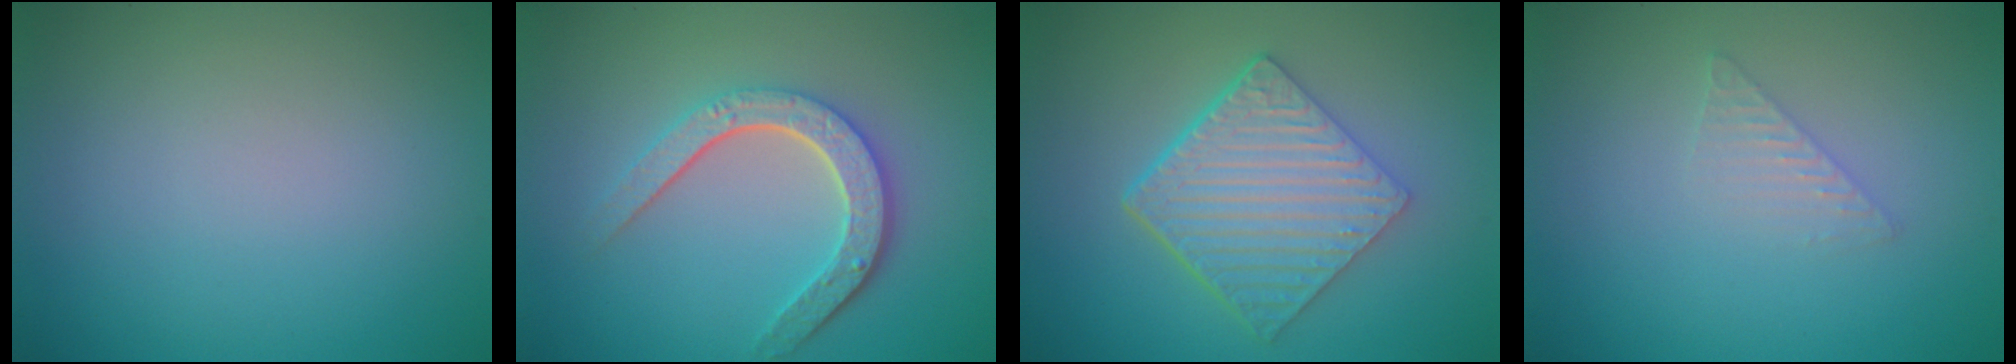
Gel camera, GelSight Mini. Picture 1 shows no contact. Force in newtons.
{"total": 4.7, "press": 3.6, "slide": 3.0}
{"total": 6.7, "press": 4.5, "slide": 4.9}
{"total": 1.4, "press": 1.4, "slide": 0.1}